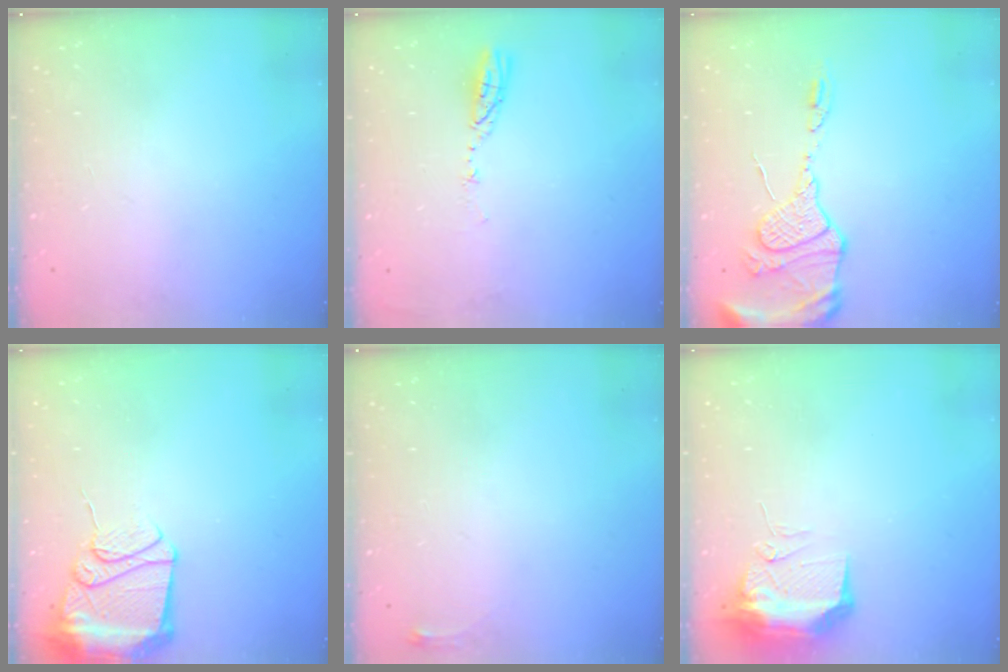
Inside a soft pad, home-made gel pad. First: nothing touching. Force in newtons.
{"total": 3.8, "press": 3.8, "slide": 0.3}
{"total": 13.6, "press": 13.5, "slide": 1.1}
{"total": 12.8, "press": 12.8, "slide": 1.1}
{"total": 3.6, "press": 3.6, "slide": 0.5}
{"total": 16.8, "press": 12.6, "slide": 11.1}